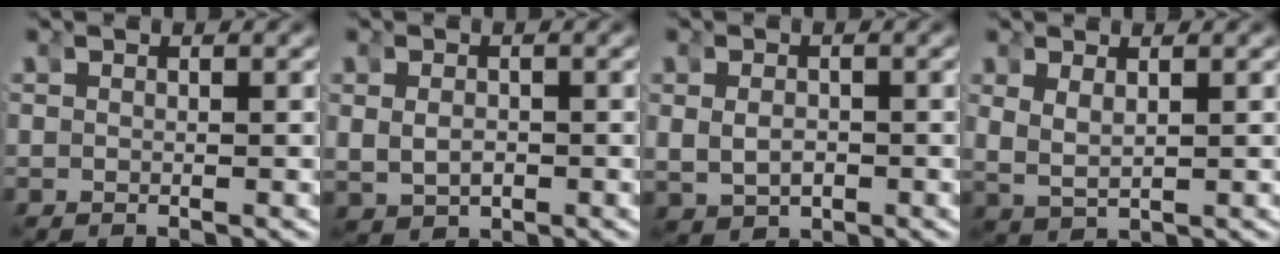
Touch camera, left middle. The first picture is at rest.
{"total": 1.4, "force": [0.6, 1.0, -0.7], "torque": [-0.003, -0.007, 0.016]}
{"total": 1.7, "force": [0.5, 1.4, -0.7], "torque": [-0.004, -0.008, 0.014]}
{"total": 1.4, "force": [1.3, 0.5, -0.1], "torque": [-0.037, -0.005, 0.029]}